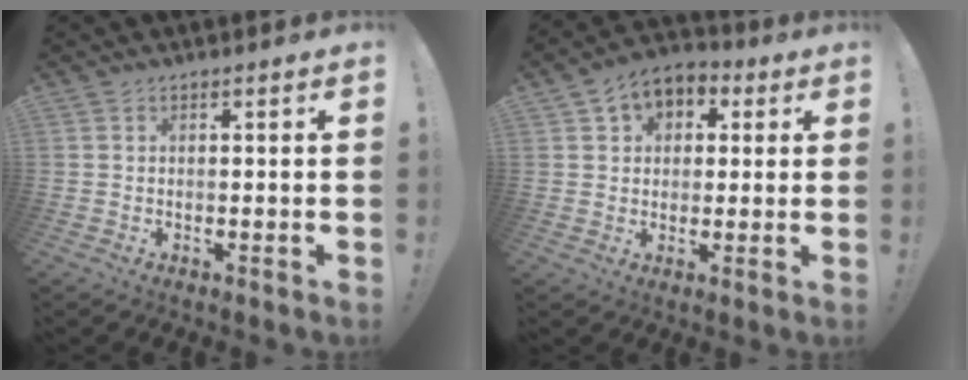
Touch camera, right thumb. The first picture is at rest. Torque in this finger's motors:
{"motor_torque": [1.23, 1.31, 0.50, 0.47, 0.00]}